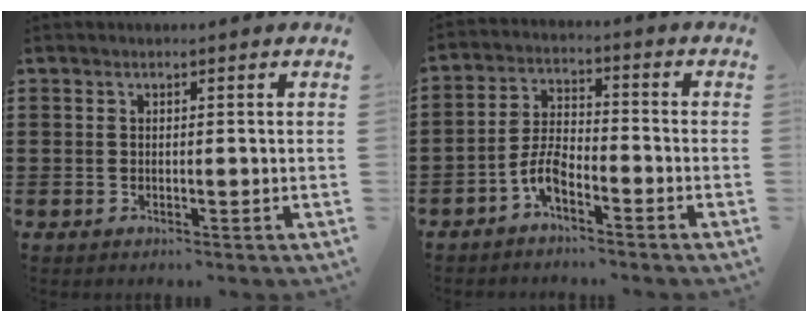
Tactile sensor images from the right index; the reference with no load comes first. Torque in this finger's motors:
{"motor_torque": [2.14, 0.00, 0.31, 0.01]}